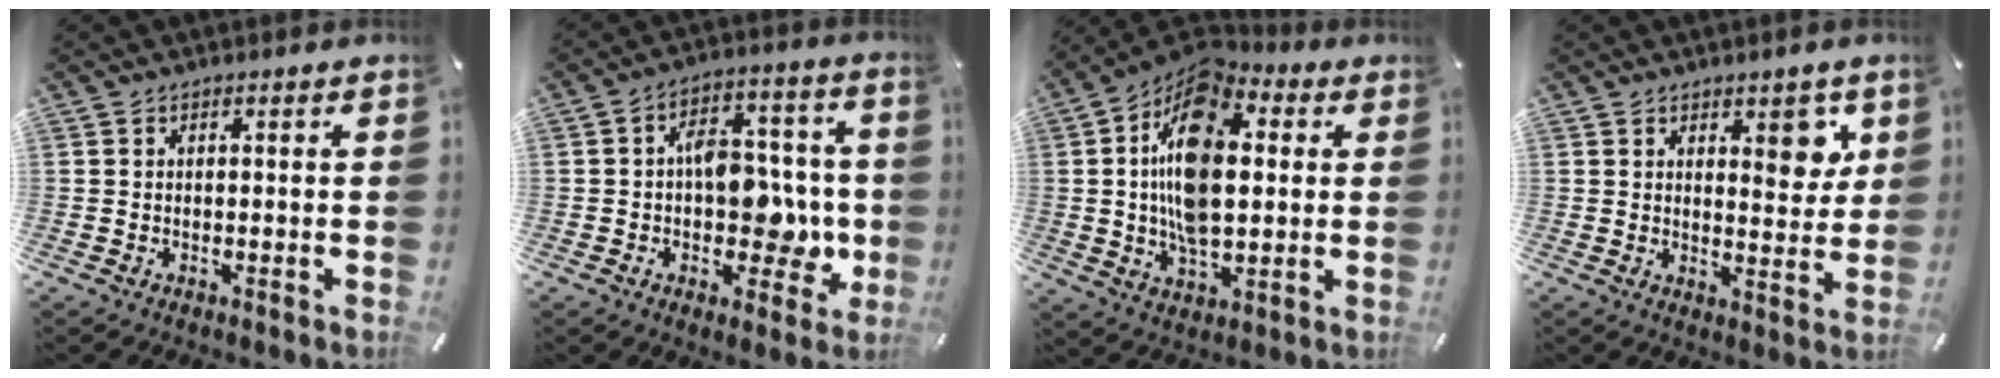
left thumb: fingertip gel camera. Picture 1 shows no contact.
{"total": 12.7, "force": [-1.4, 8.6, 9.2], "torque": [-0.108, 0.016, -0.015]}
{"total": 18.4, "force": [2.8, 10.8, 14.6], "torque": [-0.296, -0.004, 0.041]}
{"total": 6.6, "force": [3.8, 3.3, 4.3], "torque": [-0.031, -0.024, 0.056]}